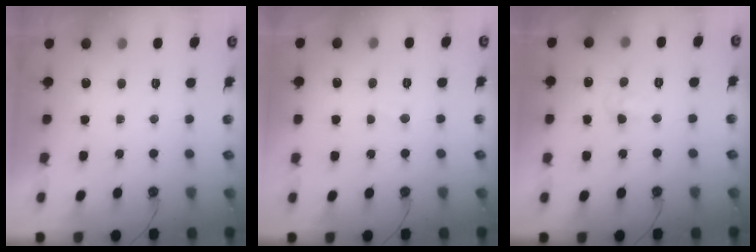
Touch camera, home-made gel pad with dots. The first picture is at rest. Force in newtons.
{"total": 3.8, "press": 1.9, "slide": 3.3}
{"total": 3.3, "press": 3.2, "slide": 0.7}